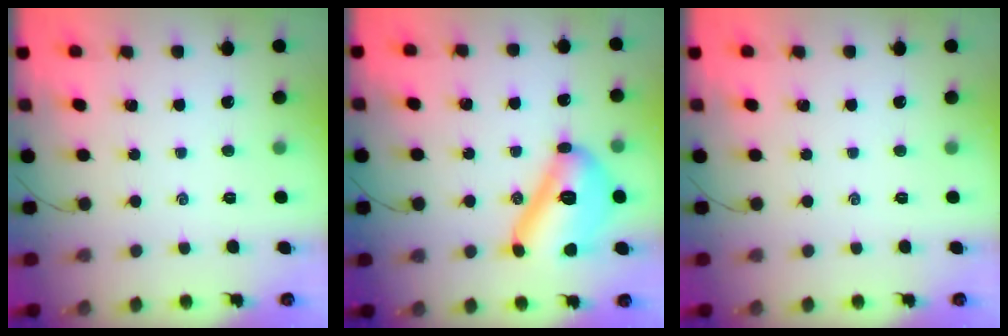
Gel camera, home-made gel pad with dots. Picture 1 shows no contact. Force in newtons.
{"total": 17.3, "press": 17.2, "slide": 1.1}
{"total": 0.0}